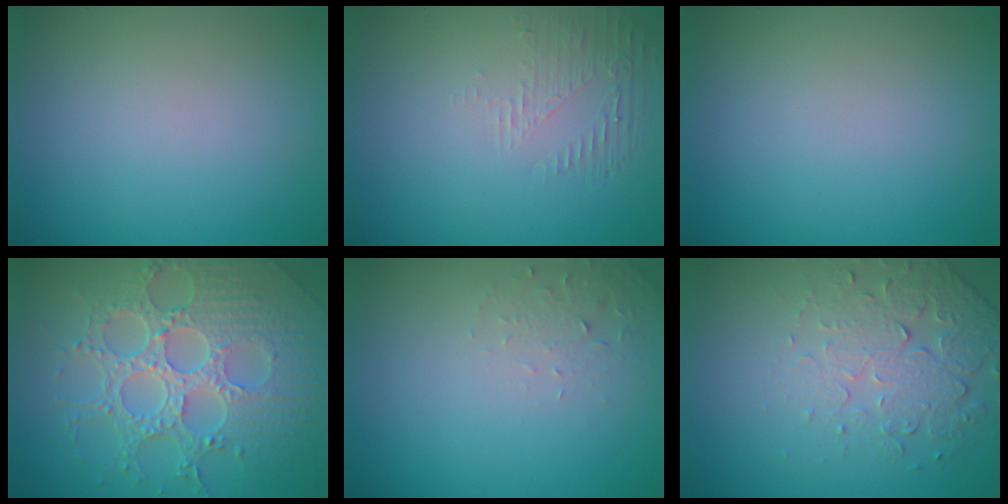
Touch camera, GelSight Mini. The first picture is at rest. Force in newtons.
{"total": 1.6, "press": 0.4, "slide": 1.6}
{"total": 0.0}
{"total": 8.2, "press": 6.0, "slide": 5.6}
{"total": 1.6, "press": 1.6, "slide": 0.4}
{"total": 5.0, "press": 3.5, "slide": 3.6}